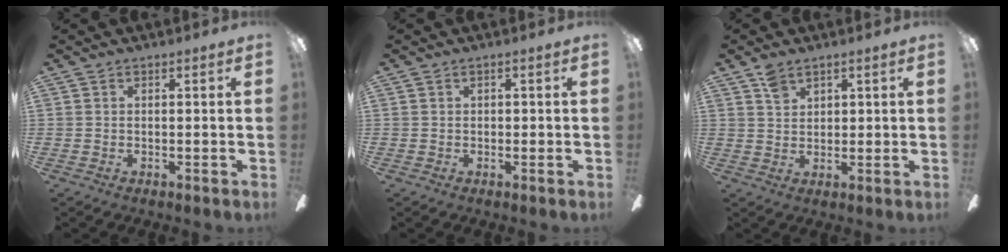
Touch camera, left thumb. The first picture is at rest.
{"total": 0.6, "force": [-0.1, 0.5, 0.4], "torque": [-0.008, 0.004, -0.003]}
{"total": 3.7, "force": [2.7, 2.1, 1.4], "torque": [-0.018, -0.009, 0.049]}